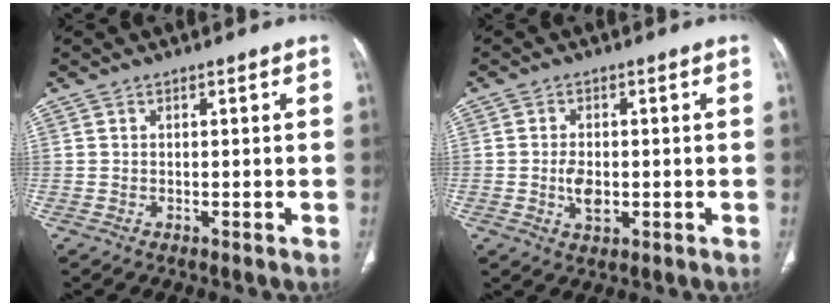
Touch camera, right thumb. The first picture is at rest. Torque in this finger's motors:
{"motor_torque": [1.69, 1.07, 1.00, -0.32, 0.03]}